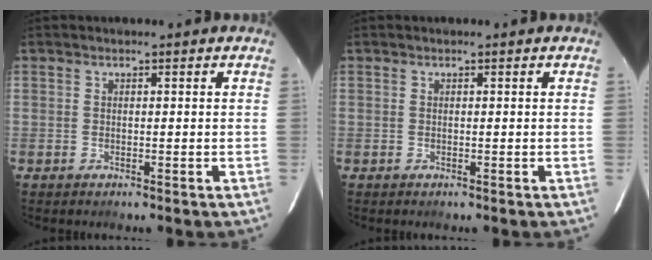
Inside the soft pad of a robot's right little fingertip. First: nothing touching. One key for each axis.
{"total": 0.0}